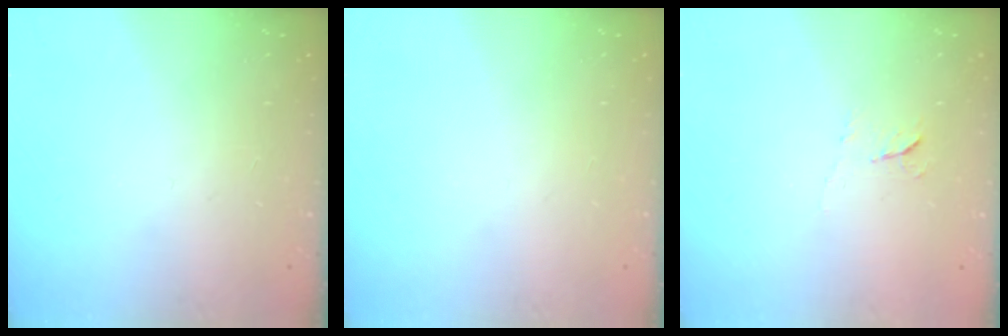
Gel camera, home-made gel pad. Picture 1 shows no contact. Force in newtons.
{"total": 0.0}
{"total": 5.4, "press": 5.3, "slide": 0.7}